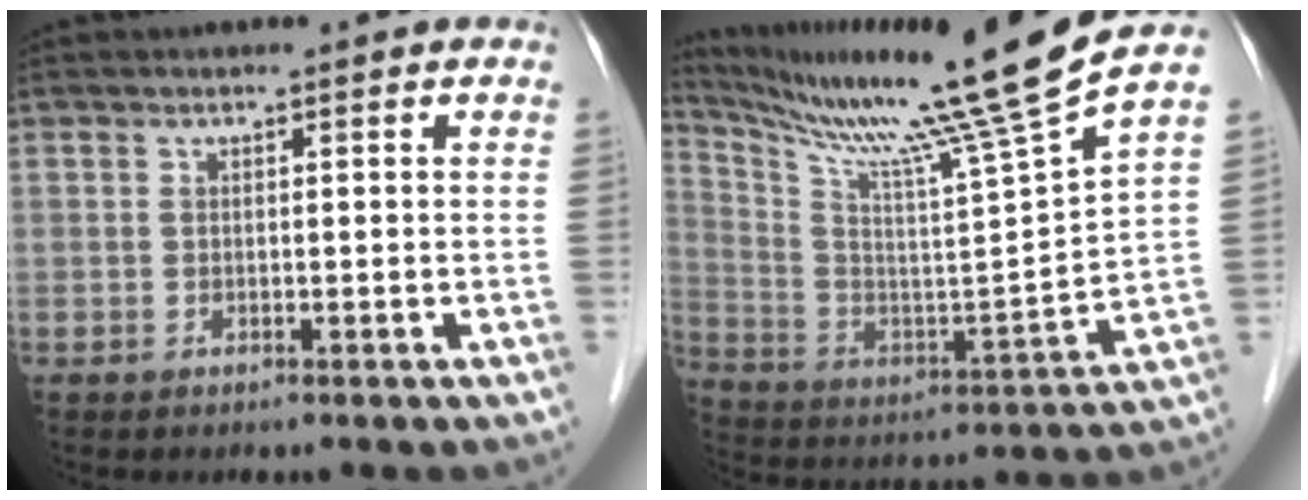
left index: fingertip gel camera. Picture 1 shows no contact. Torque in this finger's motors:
{"motor_torque": [0.16, -0.90, 0.14, 0.12]}